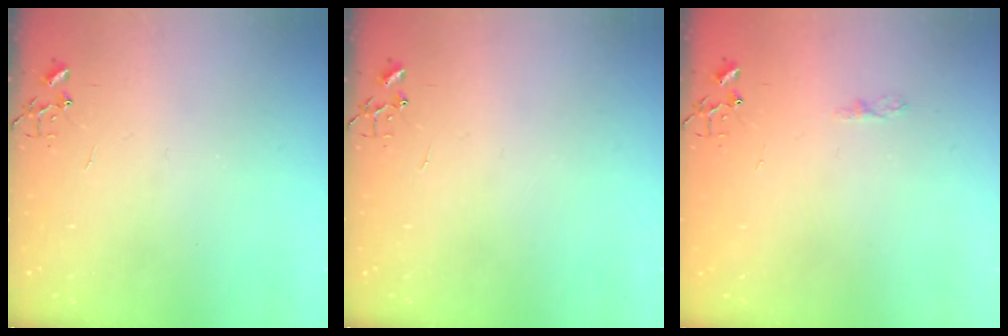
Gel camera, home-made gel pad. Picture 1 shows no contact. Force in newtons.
{"total": 0.0}
{"total": 4.0, "press": 4.0, "slide": 0.6}